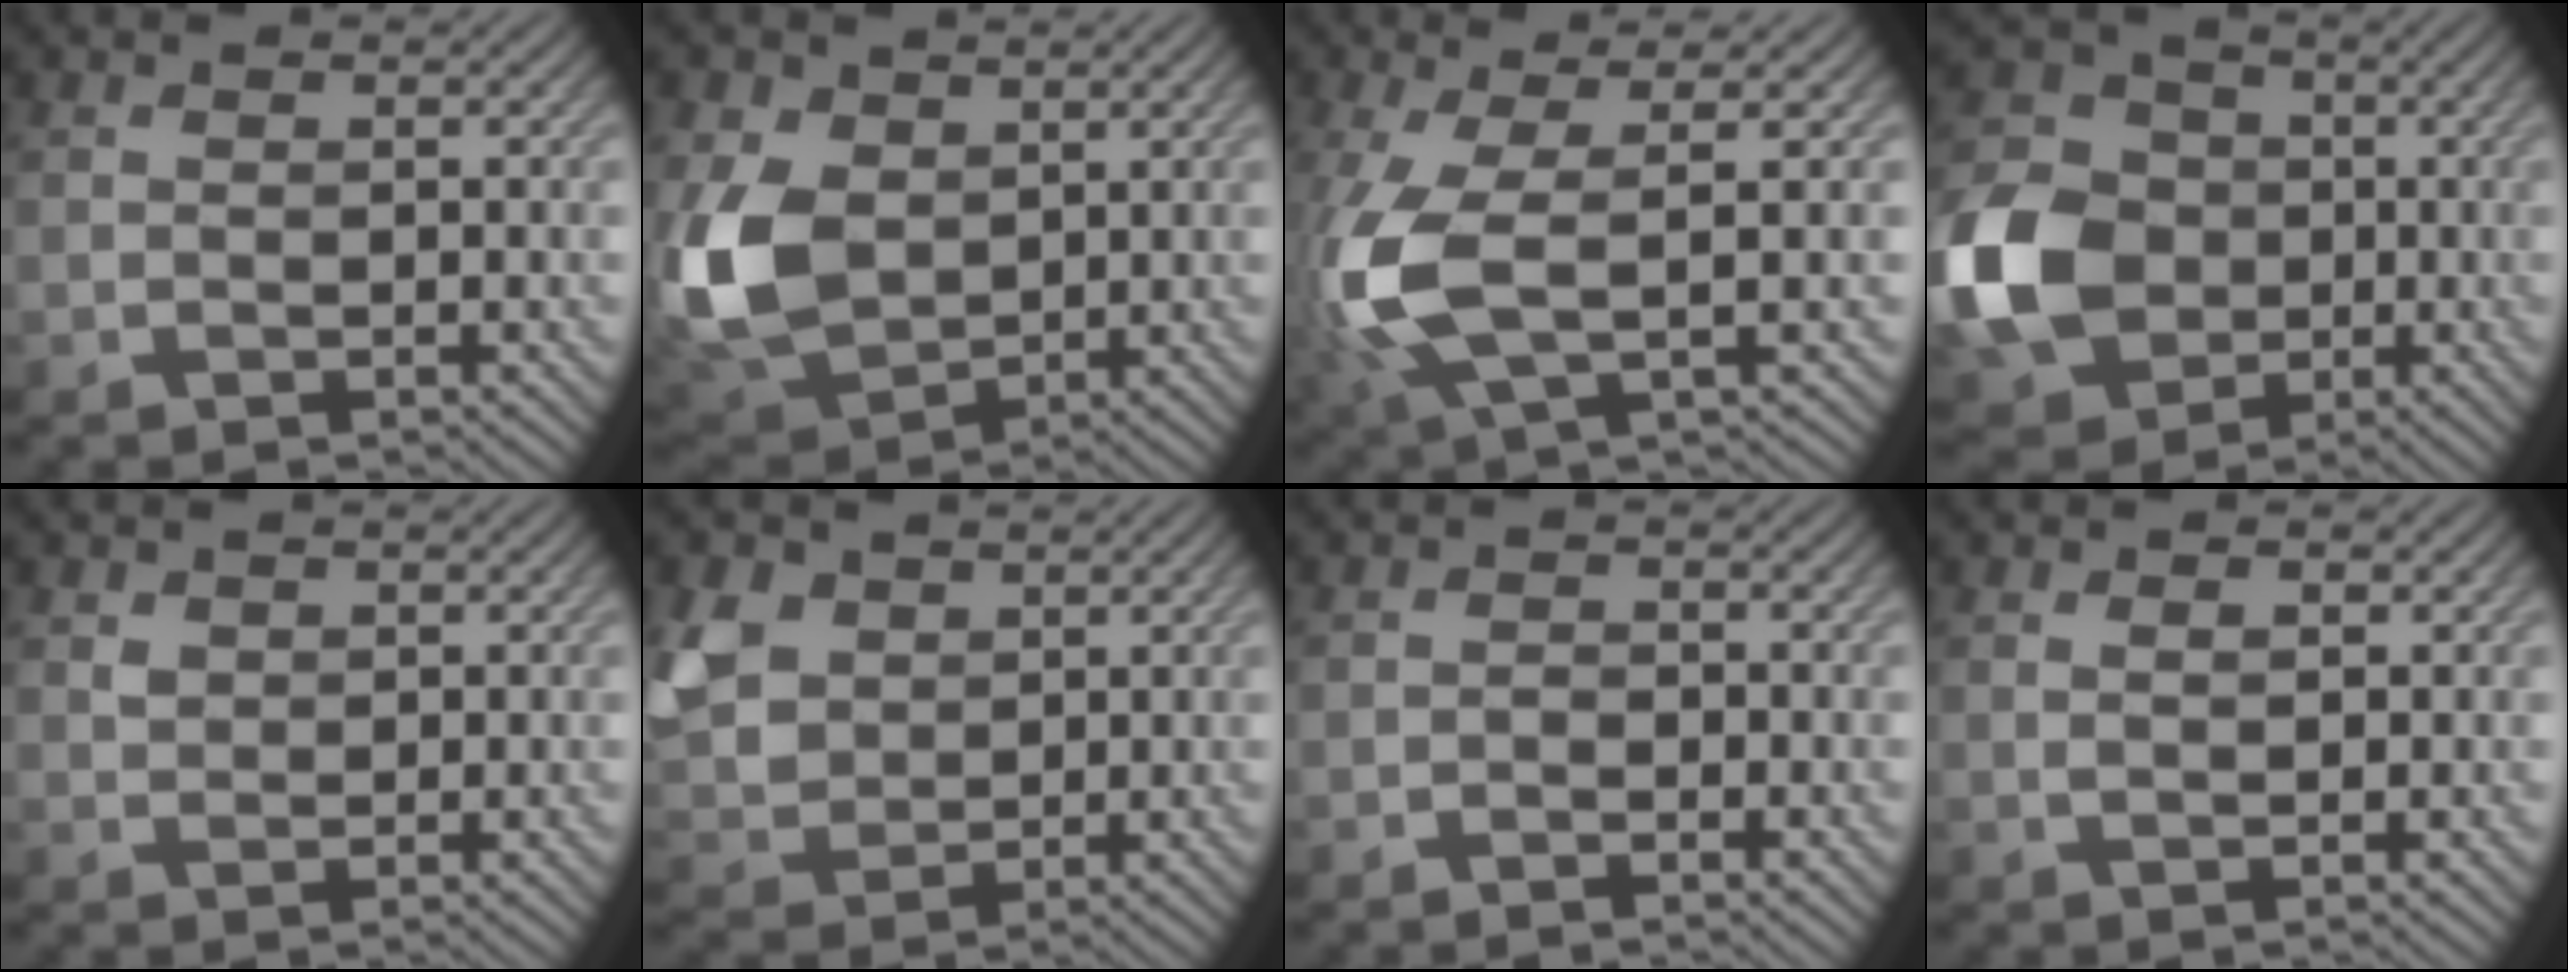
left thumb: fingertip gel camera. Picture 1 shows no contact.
{"total": 10.7, "force": [2.0, 7.7, 7.1], "torque": [-0.200, -0.003, 0.039]}
{"total": 8.6, "force": [0.0, 2.7, 8.2], "torque": [-0.199, 0.003, -0.004]}
{"total": 12.6, "force": [-2.2, 10.4, 6.8], "torque": [-0.181, 0.002, -0.057]}
{"total": 1.5, "force": [0.9, 1.1, 0.4], "torque": [-0.011, -0.001, 0.017]}
{"total": 7.3, "force": [3.3, 5.3, 3.8], "torque": [-0.127, 0.011, 0.067]}
{"total": 0.8, "force": [-0.6, 0.5, 0.3], "torque": [-0.004, 0.001, -0.012]}
{"total": 1.2, "force": [0.5, 0.6, 0.9], "torque": [-0.016, -0.003, 0.012]}